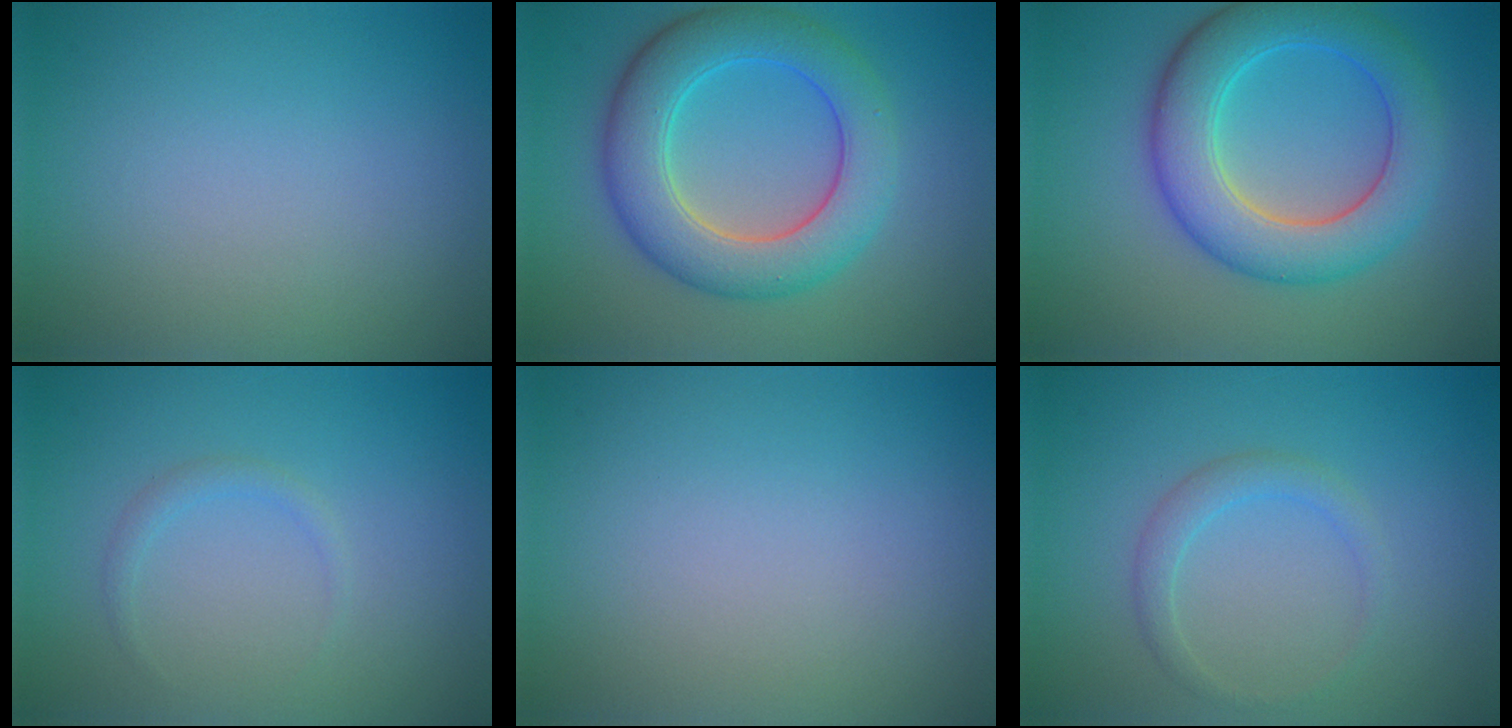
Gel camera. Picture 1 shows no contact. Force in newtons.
{"total": 7.5, "press": 7.5, "slide": 0.2}
{"total": 7.5, "press": 7.5, "slide": 0.3}
{"total": 0.9, "press": 0.9, "slide": 0.1}
{"total": 0.0}
{"total": 1.7, "press": 1.7, "slide": 0.2}